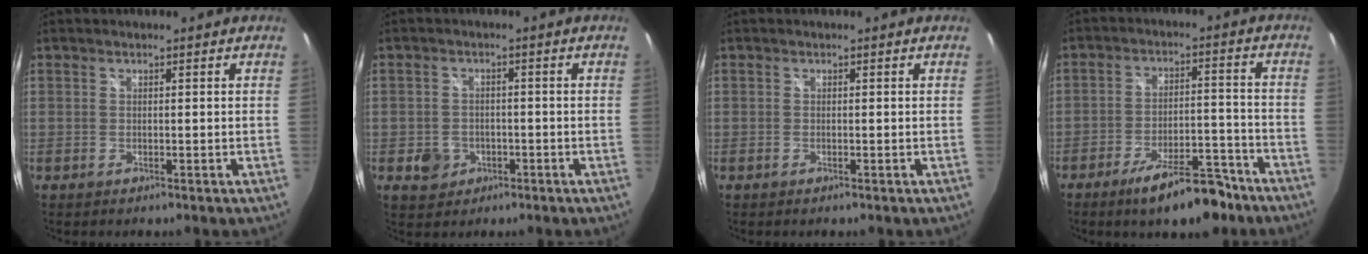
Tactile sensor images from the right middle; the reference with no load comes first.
{"total": 4.6, "force": [-1.8, 4.0, 1.4], "torque": [-0.040, 0.005, -0.022]}
{"total": 0.0}
{"total": 12.0, "force": [-8.9, 3.6, 7.3], "torque": [-0.126, 0.006, -0.130]}